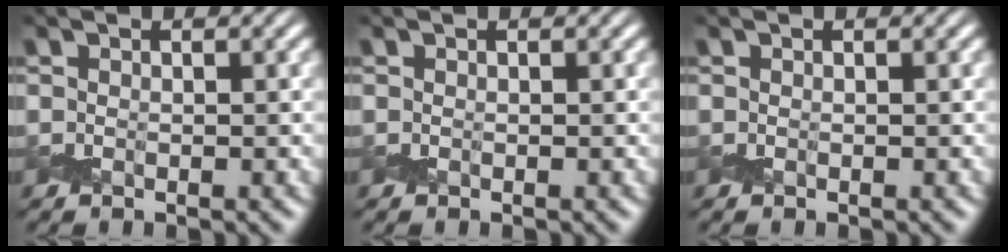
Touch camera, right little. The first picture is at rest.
{"total": 0.0}
{"total": 0.0}